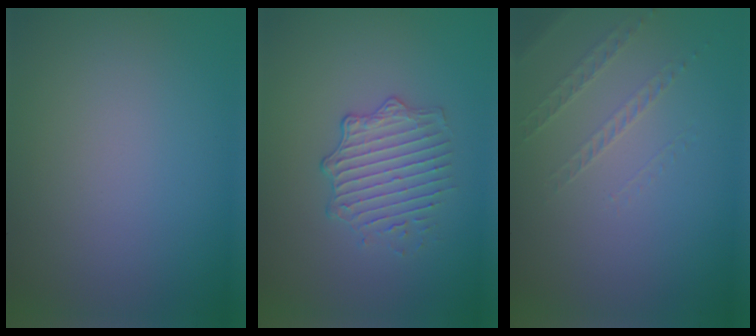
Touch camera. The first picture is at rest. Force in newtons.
{"total": 2.6, "press": 2.0, "slide": 1.6}
{"total": 1.1, "press": 0.6, "slide": 0.9}